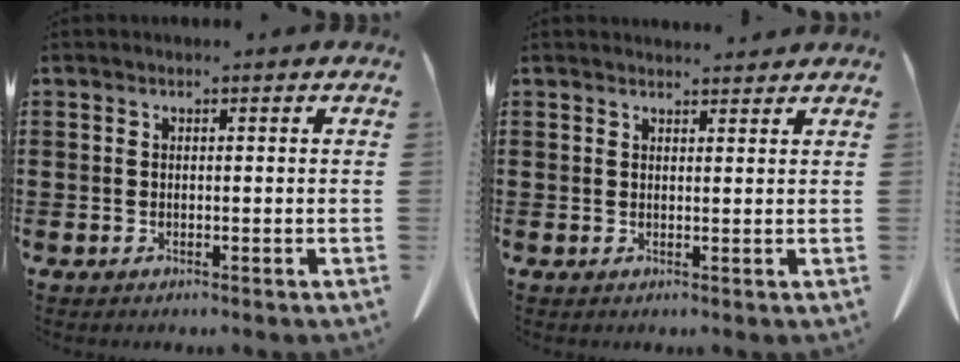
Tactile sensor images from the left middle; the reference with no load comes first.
{"total": 1.9, "force": [1.8, 0.3, 0.3], "torque": [-0.010, 0.001, 0.035]}